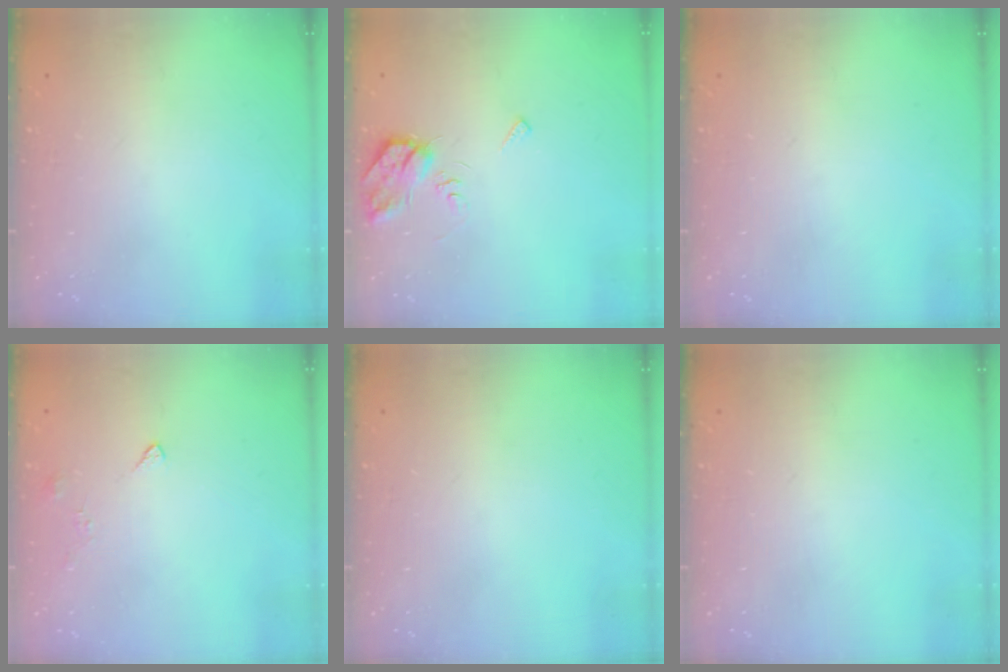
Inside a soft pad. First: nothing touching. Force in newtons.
{"total": 6.6, "press": 6.6, "slide": 0.6}
{"total": 0.0}
{"total": 2.6, "press": 2.6, "slide": 0.5}
{"total": 0.0}
{"total": 0.0}